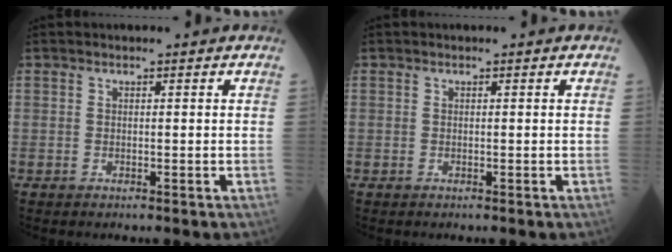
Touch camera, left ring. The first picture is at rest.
{"total": 0.0}